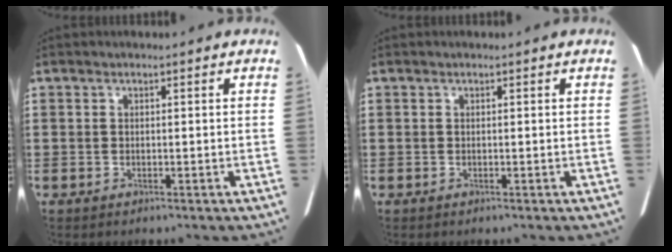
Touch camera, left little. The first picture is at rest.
{"total": 0.0}